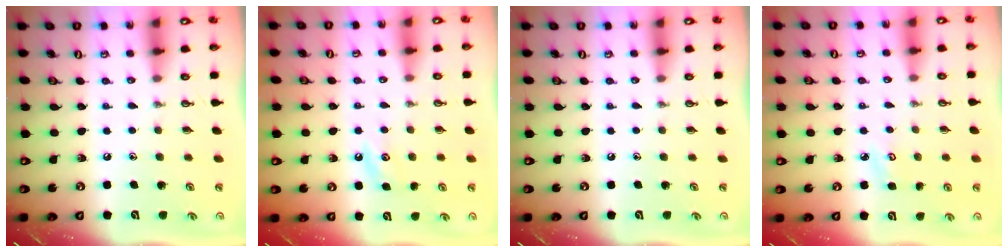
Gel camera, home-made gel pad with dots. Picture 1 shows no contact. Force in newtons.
{"total": 5.7, "press": 5.7, "slide": 0.4}
{"total": 0.0}
{"total": 3.6, "press": 3.6, "slide": 0.3}